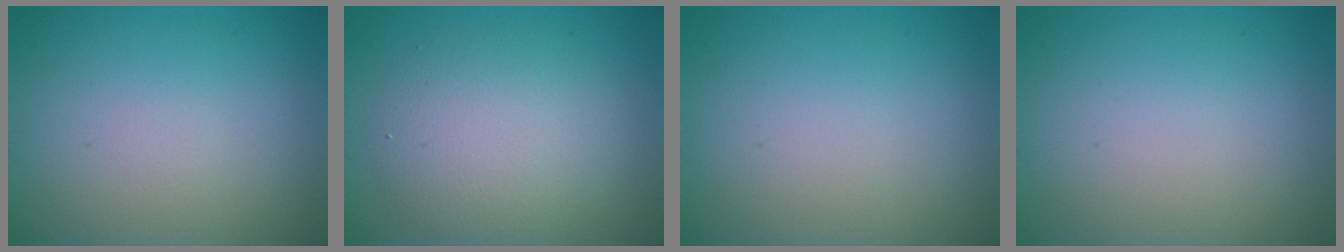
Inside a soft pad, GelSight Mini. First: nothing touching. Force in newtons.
{"total": 5.0, "press": 5.0, "slide": 0.4}
{"total": 0.0}
{"total": 0.0}